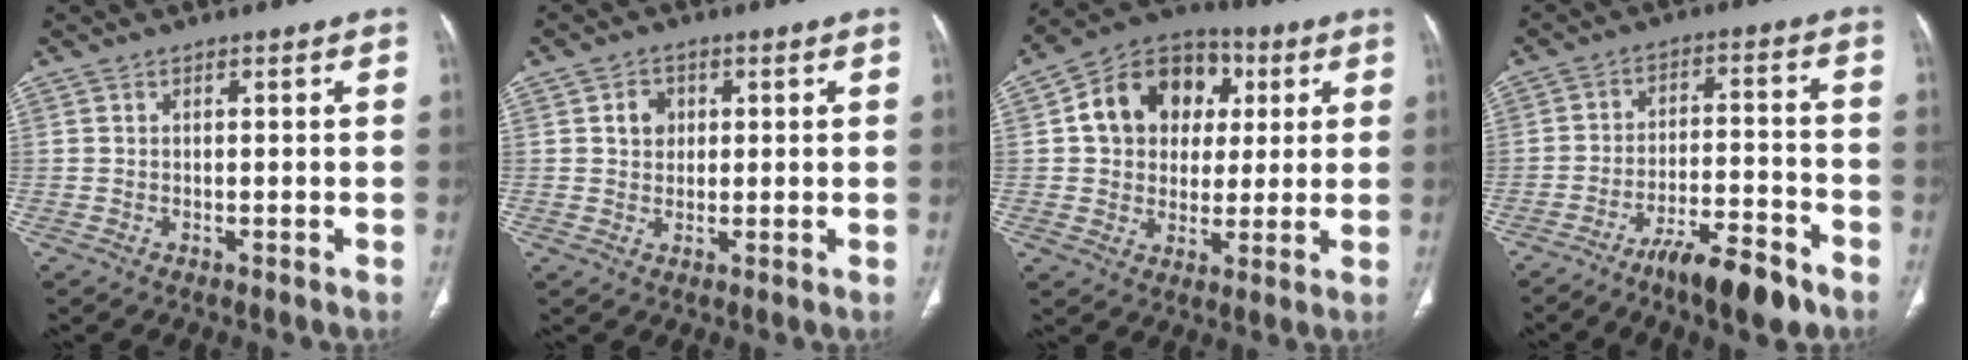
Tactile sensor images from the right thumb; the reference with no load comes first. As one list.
[{"total": 4.8, "force": [1.1, 4.0, 2.3], "torque": [-0.014, 0.000, 0.016]}, {"total": 15.1, "force": [3.3, 12.3, 8.1], "torque": [-0.094, 0.010, 0.047]}, {"total": 11.2, "force": [-7.8, 2.9, 7.6], "torque": [-0.119, 0.052, -0.129]}]